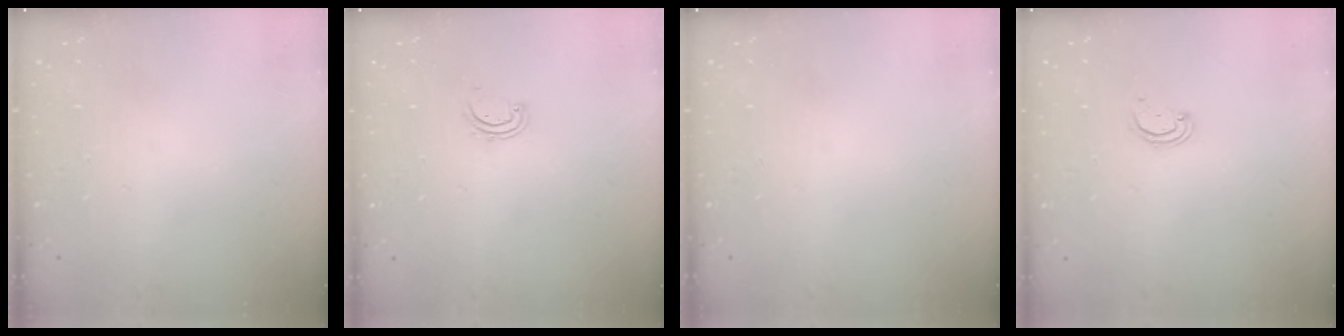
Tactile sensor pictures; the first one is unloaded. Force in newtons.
{"total": 2.9, "press": 2.9, "slide": 0.3}
{"total": 0.0}
{"total": 2.2, "press": 2.2, "slide": 0.2}